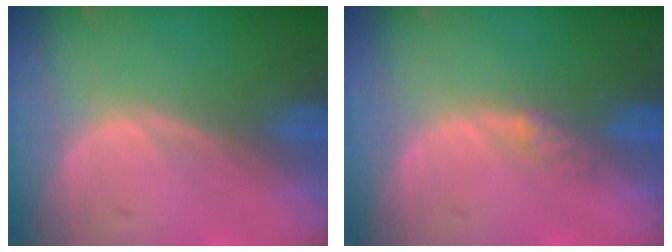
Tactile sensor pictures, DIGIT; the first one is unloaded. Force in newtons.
{"total": 1.8, "press": 1.6, "slide": 1.0}